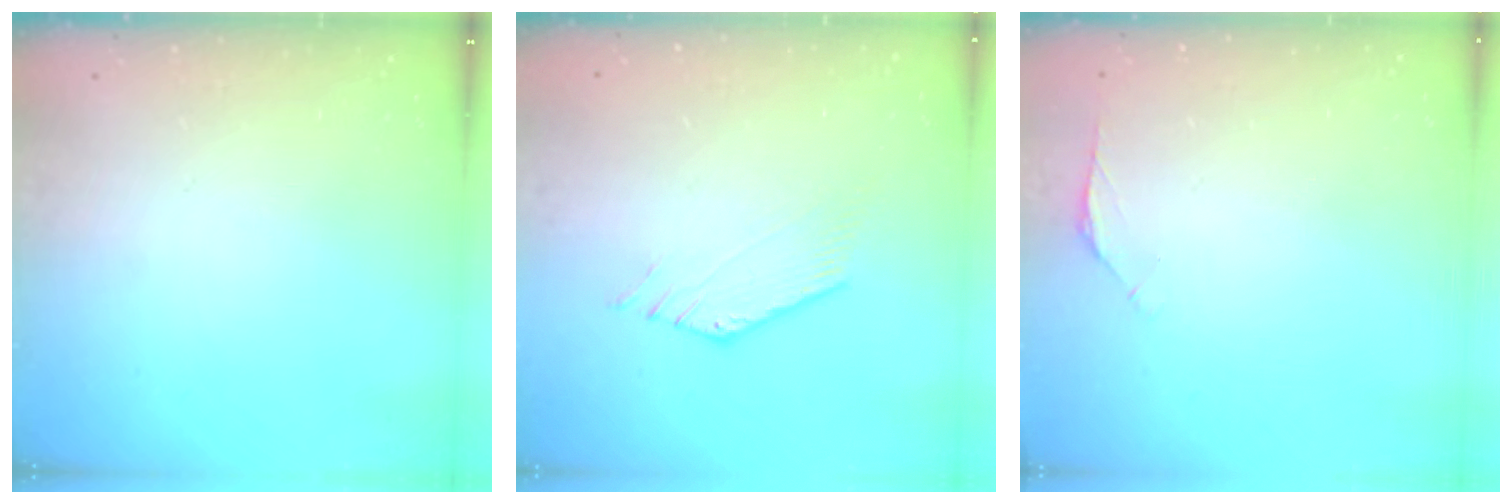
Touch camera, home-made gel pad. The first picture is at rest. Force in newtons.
{"total": 0.9, "press": 0.8, "slide": 0.2}
{"total": 1.8, "press": 1.7, "slide": 0.6}